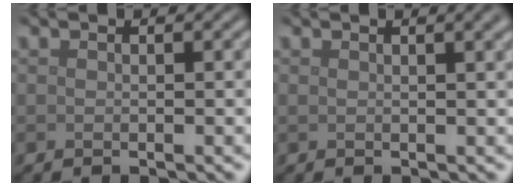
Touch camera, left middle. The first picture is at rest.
{"total": 2.6, "force": [1.4, 1.0, 1.9], "torque": [-0.011, 0.005, 0.016]}